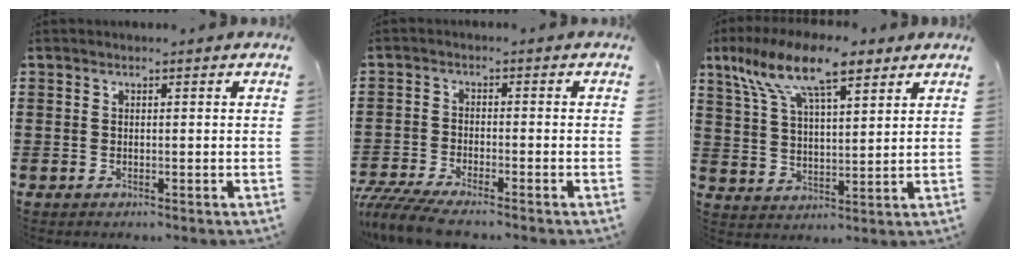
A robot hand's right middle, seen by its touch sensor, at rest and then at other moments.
{"total": 4.9, "force": [-4.6, 0.3, 1.9], "torque": [-0.059, -0.017, -0.094]}
{"total": 12.3, "force": [8.3, 3.9, 8.1], "torque": [-0.168, -0.009, 0.150]}